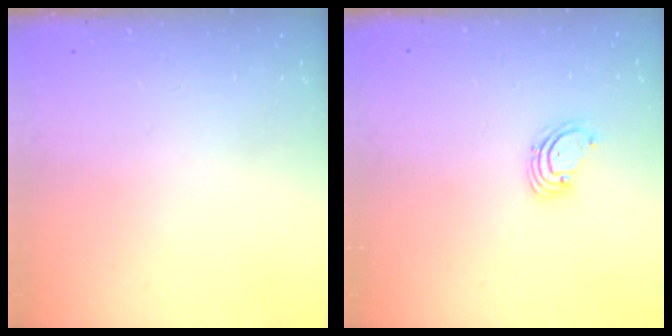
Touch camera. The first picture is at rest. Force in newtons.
{"total": 1.6, "press": 1.6, "slide": 0.1}